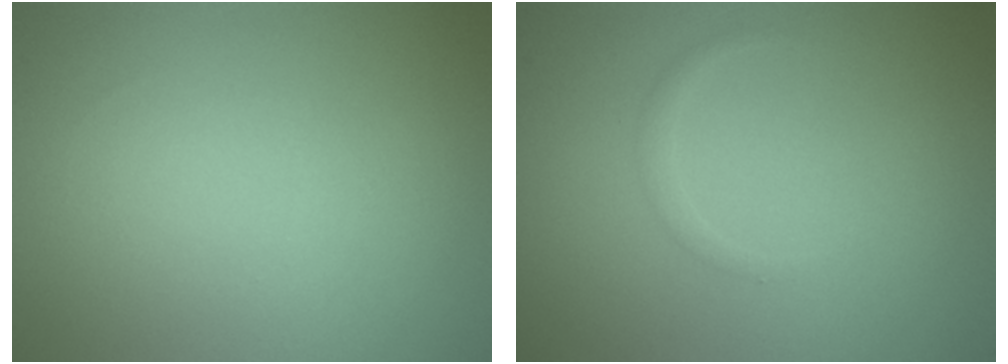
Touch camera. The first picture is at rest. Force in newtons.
{"total": 0.8, "press": 0.8, "slide": 0.0}